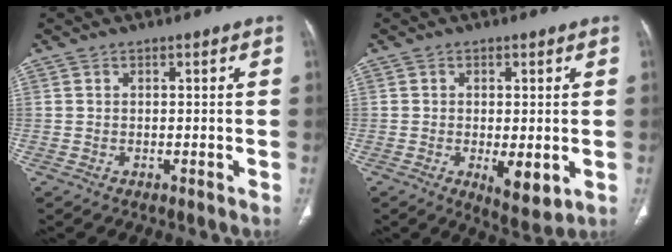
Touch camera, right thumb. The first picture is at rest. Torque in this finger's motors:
{"motor_torque": [0.42, 1.65, -0.01, 0.16, 0.14]}